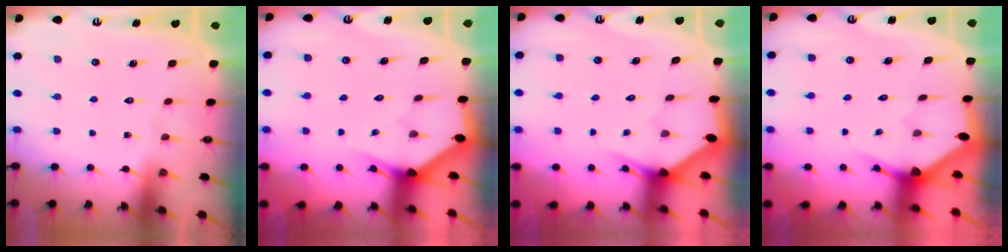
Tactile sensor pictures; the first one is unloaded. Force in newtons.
{"total": 3.1, "press": 3.1, "slide": 0.1}
{"total": 3.1, "press": 3.1, "slide": 0.0}
{"total": 3.0, "press": 3.0, "slide": 0.2}